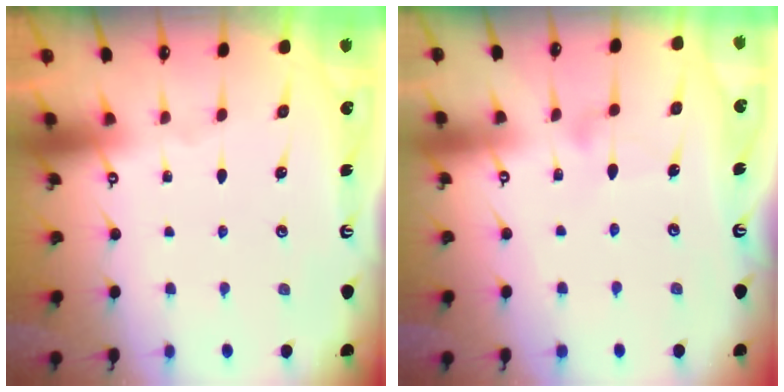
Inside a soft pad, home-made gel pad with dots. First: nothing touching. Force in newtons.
{"total": 5.4, "press": 5.4, "slide": 0.4}